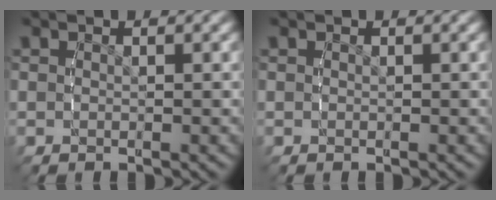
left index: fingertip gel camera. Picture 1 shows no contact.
{"total": 0.0}